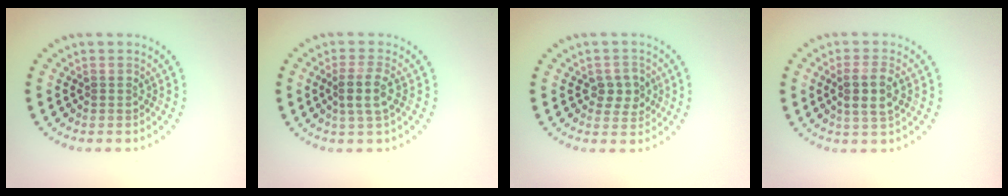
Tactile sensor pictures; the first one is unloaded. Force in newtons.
{"total": 2.7, "press": 2.3, "slide": 1.4}
{"total": 2.6, "press": 2.5, "slide": 0.5}
{"total": 2.8, "press": 2.7, "slide": 0.9}